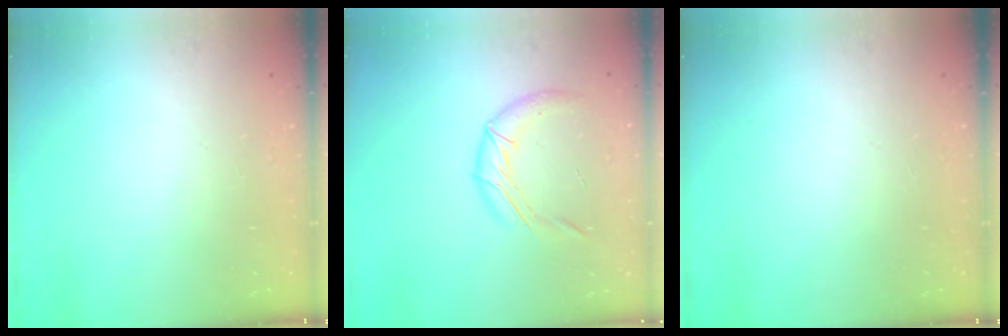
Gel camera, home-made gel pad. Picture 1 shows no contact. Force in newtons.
{"total": 10.8, "press": 10.7, "slide": 1.3}
{"total": 0.0}